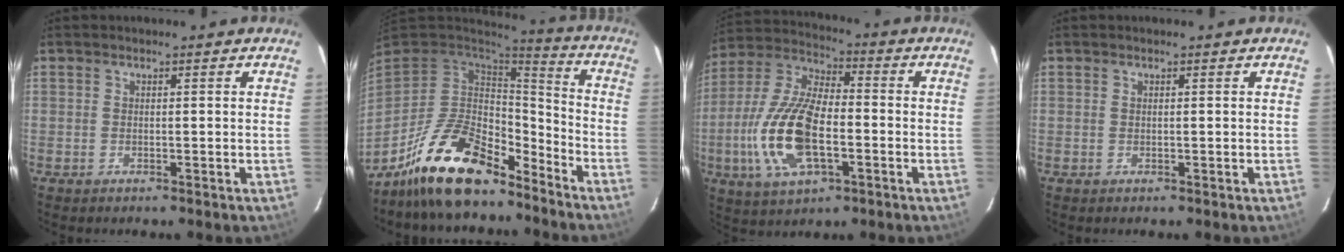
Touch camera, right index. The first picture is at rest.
{"total": 17.9, "force": [-12.8, 7.1, 10.4], "torque": [-0.214, -0.007, -0.223]}
{"total": 17.5, "force": [-4.4, 7.7, 15.0], "torque": [-0.324, -0.003, -0.084]}
{"total": 0.0}